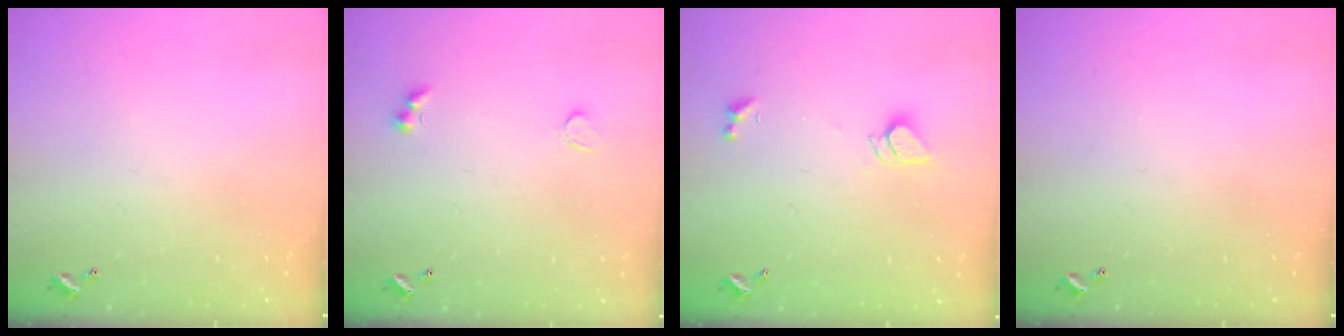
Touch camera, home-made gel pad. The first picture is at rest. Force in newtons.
{"total": 3.7, "press": 3.7, "slide": 0.7}
{"total": 2.3, "press": 2.3, "slide": 0.2}
{"total": 0.0}